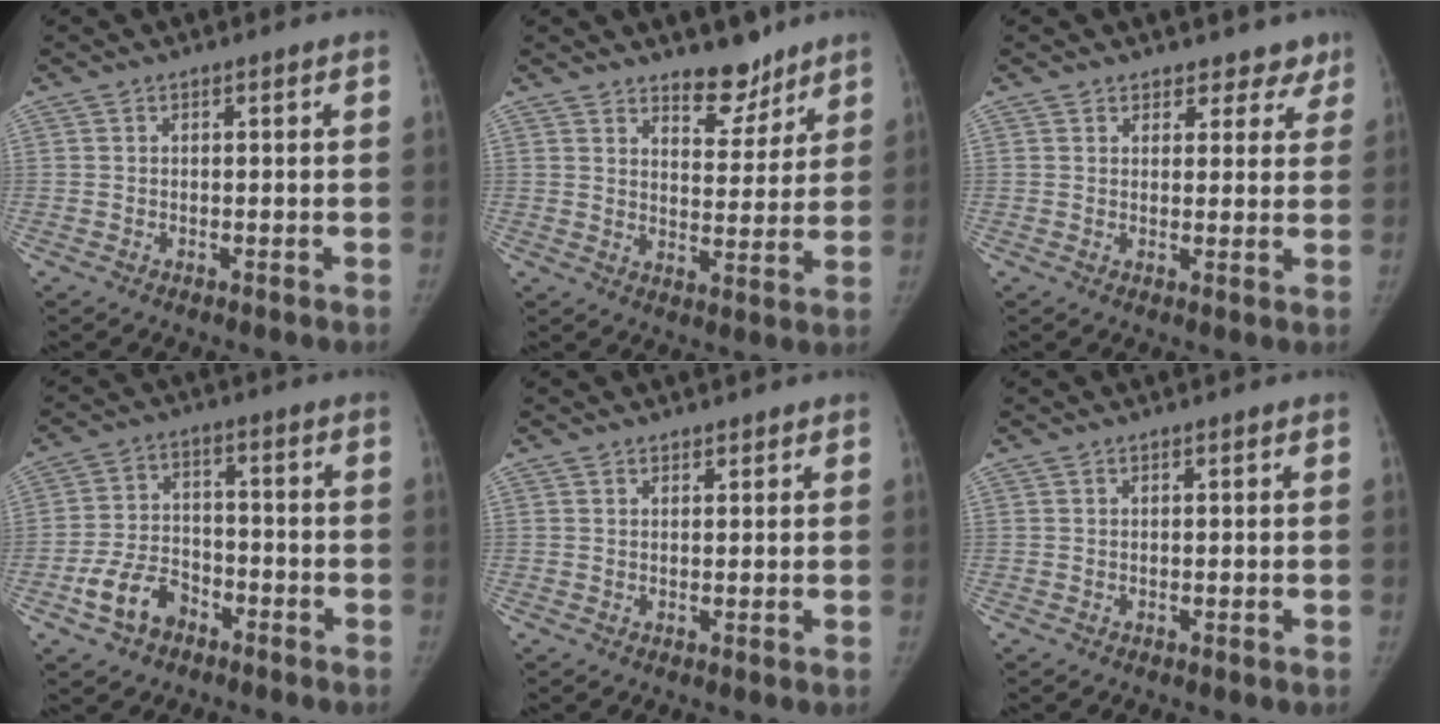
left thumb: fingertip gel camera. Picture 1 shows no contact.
{"total": 7.7, "force": [6.2, 3.4, 2.9], "torque": [-0.010, -0.049, 0.099]}
{"total": 5.4, "force": [4.3, 3.2, 0.1], "torque": [0.047, -0.020, 0.039]}
{"total": 8.7, "force": [-4.8, 5.9, 4.3], "torque": [-0.070, 0.031, -0.085]}
{"total": 1.1, "force": [0.9, 0.6, 0.1], "torque": [0.013, -0.006, 0.011]}
{"total": 0.0}